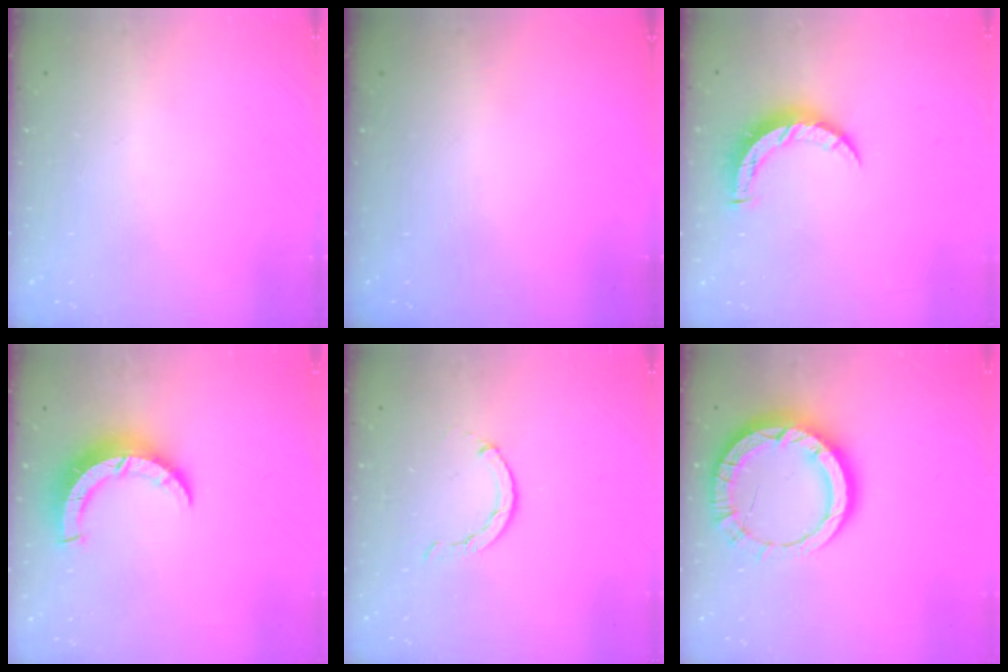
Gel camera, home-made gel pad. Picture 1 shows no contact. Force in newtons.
{"total": 0.0}
{"total": 7.7, "press": 7.7, "slide": 0.3}
{"total": 8.6, "press": 8.6, "slide": 0.5}
{"total": 1.2, "press": 1.2, "slide": 0.2}
{"total": 15.1, "press": 15.1, "slide": 1.4}